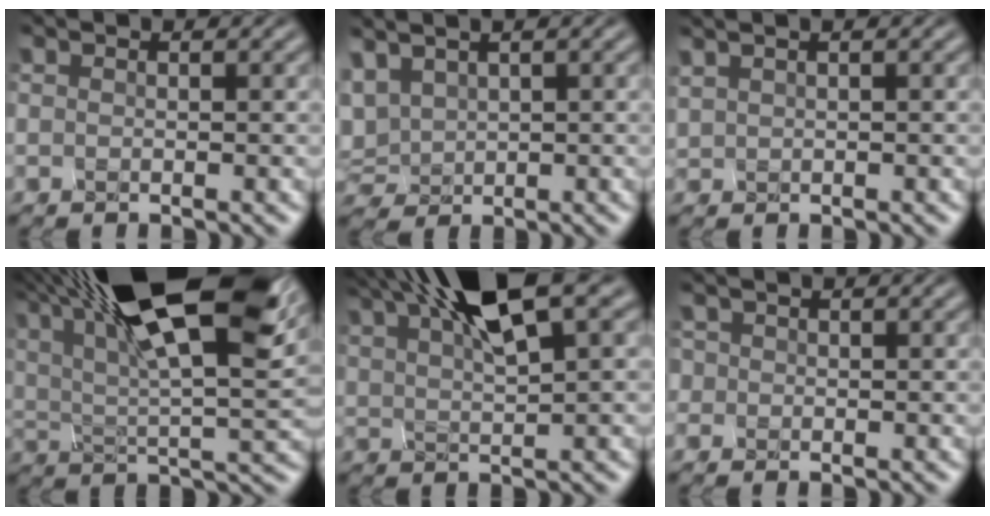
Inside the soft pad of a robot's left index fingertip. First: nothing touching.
{"total": 1.9, "force": [1.8, 0.6, -0.2], "torque": [-0.024, 0.007, 0.063]}
{"total": 1.6, "force": [1.5, 0.4, 0.5], "torque": [-0.003, 0.010, 0.020]}
{"total": 16.1, "force": [9.1, 5.0, 12.4], "torque": [-0.216, 0.027, 0.156]}
{"total": 6.9, "force": [4.5, 1.1, 5.1], "torque": [-0.091, 0.022, 0.097]}
{"total": 1.2, "force": [-0.4, -0.1, -1.1], "torque": [0.011, -0.004, 0.012]}